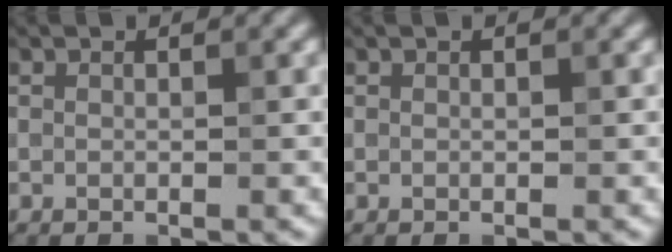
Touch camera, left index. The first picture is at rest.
{"total": 0.0}